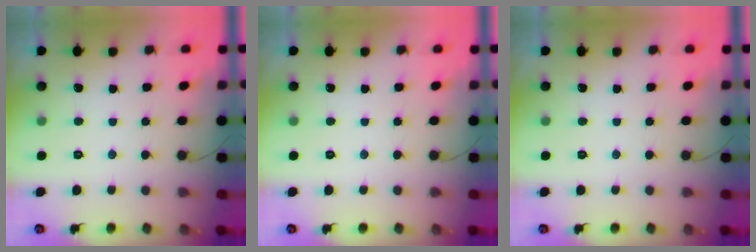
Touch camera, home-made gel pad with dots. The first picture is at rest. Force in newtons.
{"total": 0.0}
{"total": 0.0}